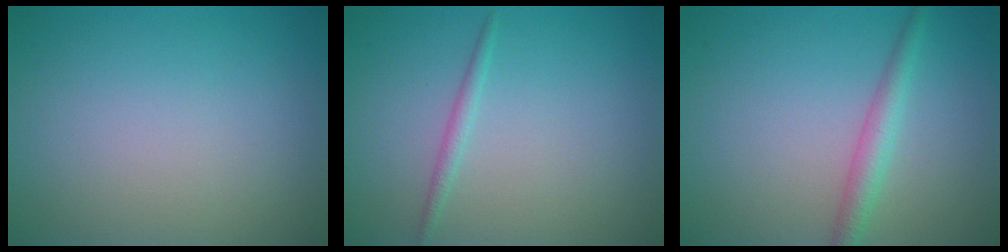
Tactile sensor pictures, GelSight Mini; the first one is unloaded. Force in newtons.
{"total": 1.1, "press": 1.1, "slide": 0.0}
{"total": 2.4, "press": 2.4, "slide": 0.1}